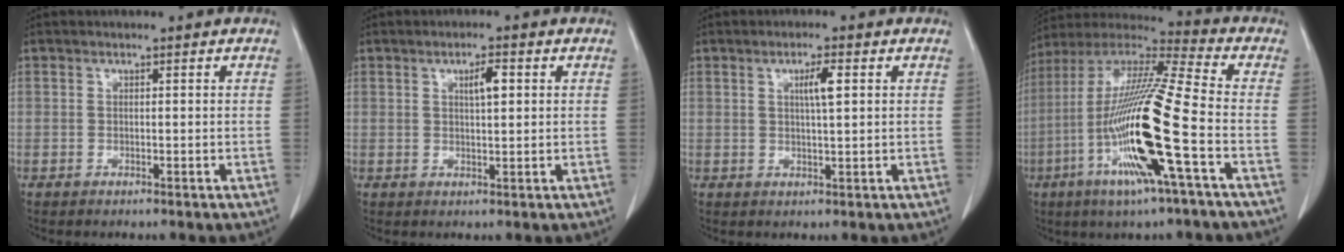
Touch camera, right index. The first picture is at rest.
{"total": 3.1, "force": [1.0, 0.6, 2.8], "torque": [-0.048, 0.001, 0.016]}
{"total": 3.3, "force": [1.1, 0.3, 3.1], "torque": [-0.054, 0.000, 0.017]}
{"total": 20.4, "force": [-5.9, 0.0, 19.5], "torque": [-0.406, -0.022, -0.123]}